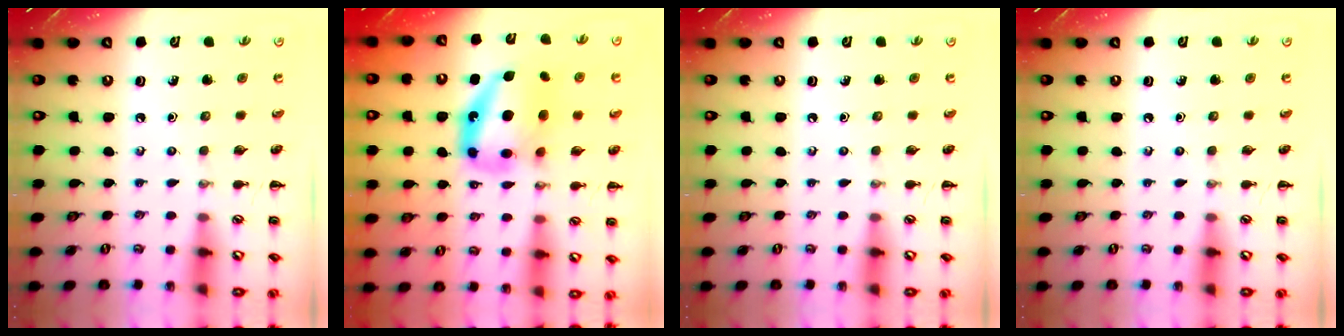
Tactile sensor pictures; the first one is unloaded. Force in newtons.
{"total": 14.5, "press": 14.1, "slide": 3.6}
{"total": 0.0}
{"total": 0.0}